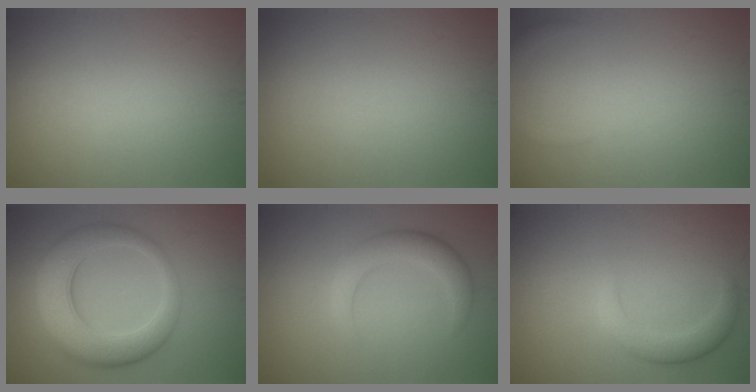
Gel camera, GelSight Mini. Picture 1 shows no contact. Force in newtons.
{"total": 0.0}
{"total": 1.2, "press": 1.2, "slide": 0.2}
{"total": 7.9, "press": 7.8, "slide": 0.3}
{"total": 3.2, "press": 3.2, "slide": 0.2}
{"total": 2.8, "press": 2.8, "slide": 0.1}